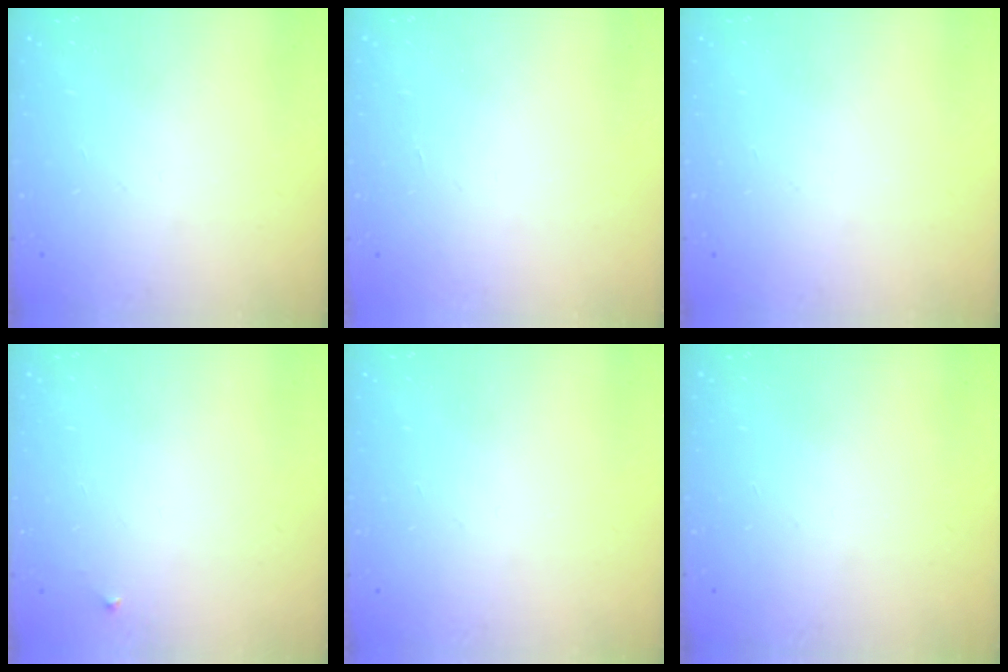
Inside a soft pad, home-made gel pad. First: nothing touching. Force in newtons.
{"total": 1.6, "press": 1.5, "slide": 0.1}
{"total": 0.0}
{"total": 3.3, "press": 3.3, "slide": 0.5}
{"total": 0.0}
{"total": 0.0}